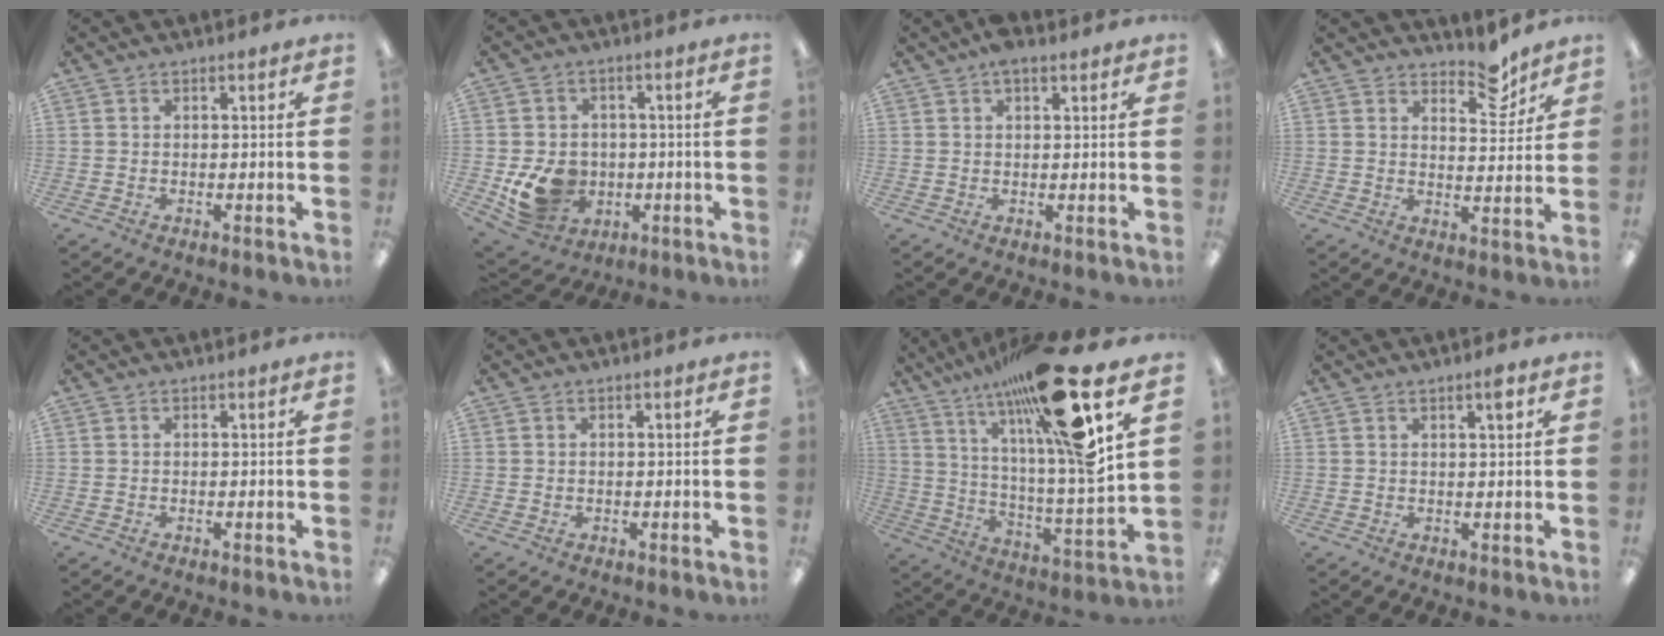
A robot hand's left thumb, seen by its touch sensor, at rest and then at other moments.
{"total": 10.6, "force": [-2.1, 9.1, 5.0], "torque": [-0.100, 0.007, -0.028]}
{"total": 3.4, "force": [2.2, 1.3, 2.3], "torque": [-0.042, 0.000, 0.037]}
{"total": 7.4, "force": [6.0, 2.9, 3.2], "torque": [-0.015, -0.047, 0.100]}
{"total": 0.0}
{"total": 0.5, "force": [0.2, 0.3, 0.4], "torque": [-0.007, 0.004, 0.003]}
{"total": 26.7, "force": [16.8, 3.8, 20.4], "torque": [-0.338, -0.091, 0.256]}
{"total": 3.0, "force": [1.7, 0.5, 2.4], "torque": [-0.035, -0.004, 0.024]}